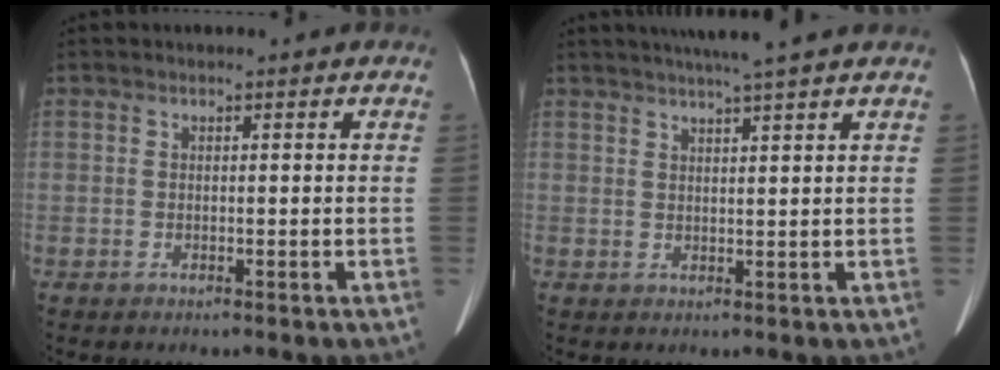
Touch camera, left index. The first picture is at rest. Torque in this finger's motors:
{"motor_torque": [0.47, -0.52, 0.01, 0.07]}